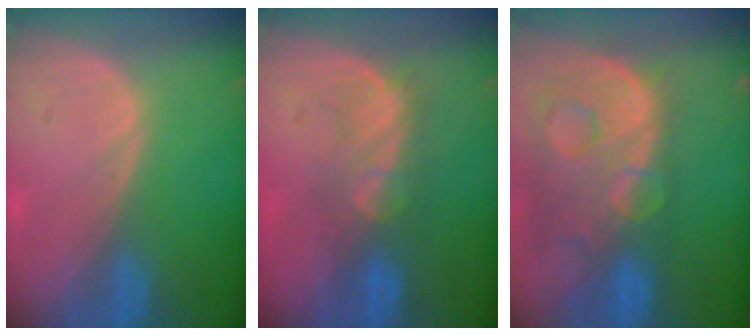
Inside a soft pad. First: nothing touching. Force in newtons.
{"total": 6.1, "press": 6.0, "slide": 1.2}
{"total": 13.7, "press": 11.1, "slide": 8.0}